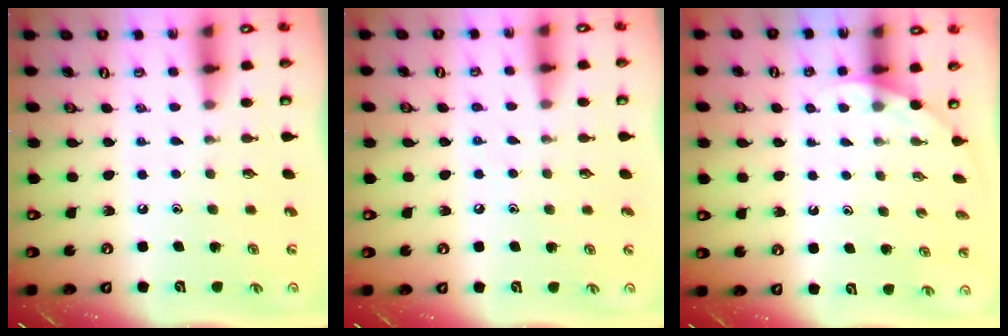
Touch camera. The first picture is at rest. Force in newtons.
{"total": 4.8, "press": 4.8, "slide": 0.6}
{"total": 1.8, "press": 1.8, "slide": 0.1}